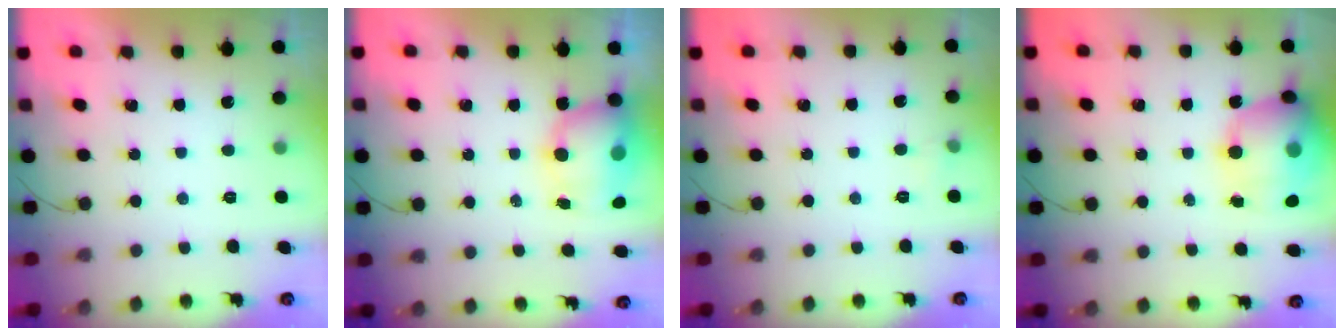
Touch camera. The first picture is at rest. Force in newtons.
{"total": 10.6, "press": 10.5, "slide": 1.4}
{"total": 2.9, "press": 2.8, "slide": 0.9}
{"total": 19.7, "press": 19.4, "slide": 3.8}